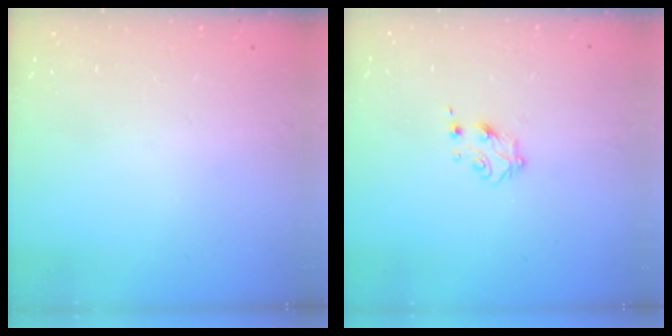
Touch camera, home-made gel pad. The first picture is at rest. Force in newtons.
{"total": 4.6, "press": 4.5, "slide": 0.6}